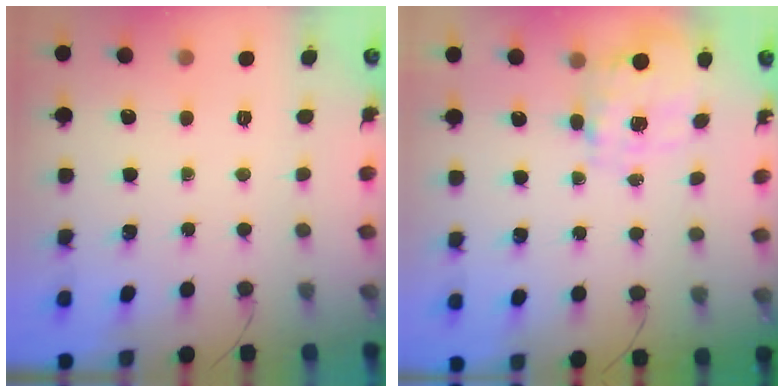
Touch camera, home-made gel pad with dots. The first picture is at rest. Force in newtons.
{"total": 3.5, "press": 3.3, "slide": 1.0}